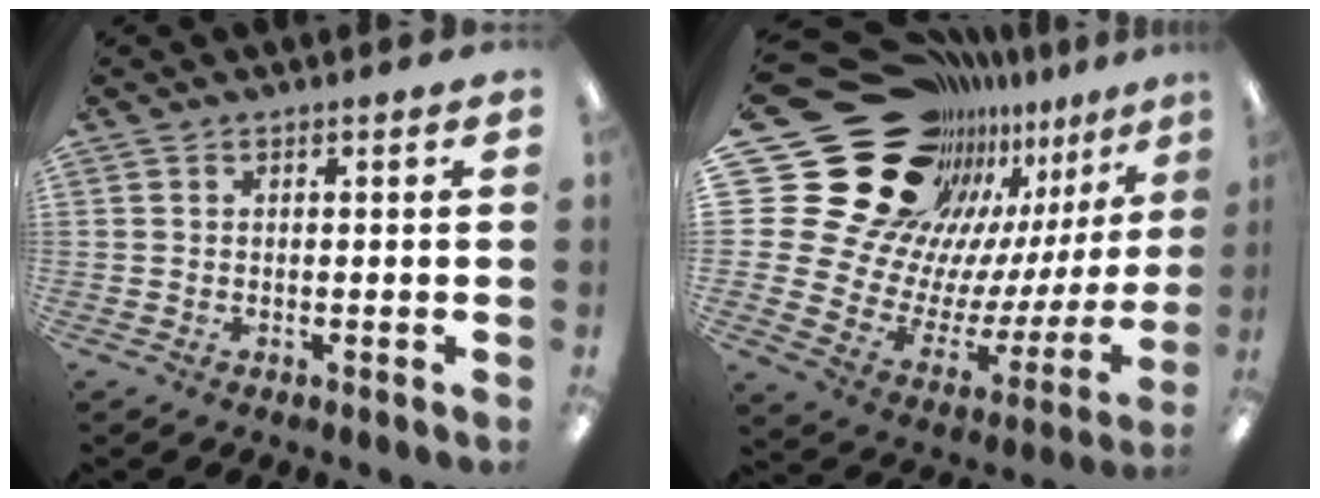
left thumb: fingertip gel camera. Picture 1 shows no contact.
{"total": 32.6, "force": [20.2, 20.2, 15.8], "torque": [-0.268, -0.182, 0.430]}